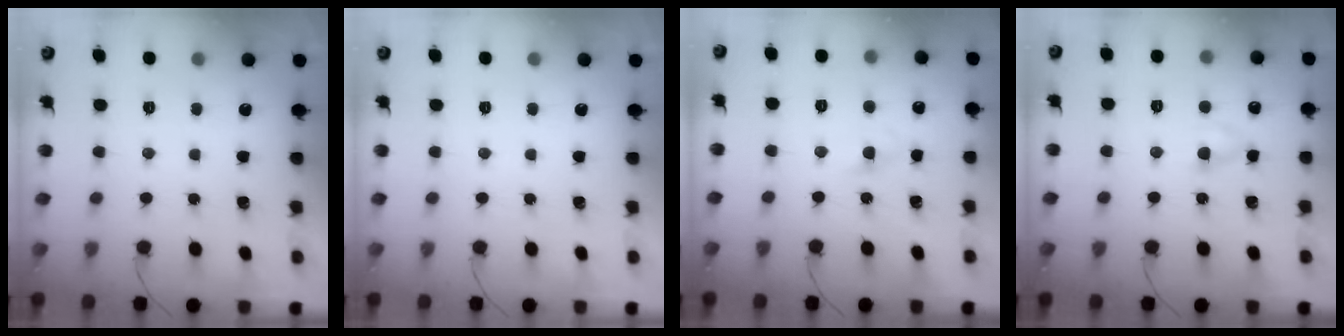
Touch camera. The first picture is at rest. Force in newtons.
{"total": 0.0}
{"total": 2.3, "press": 2.1, "slide": 0.8}
{"total": 2.9, "press": 2.6, "slide": 1.3}